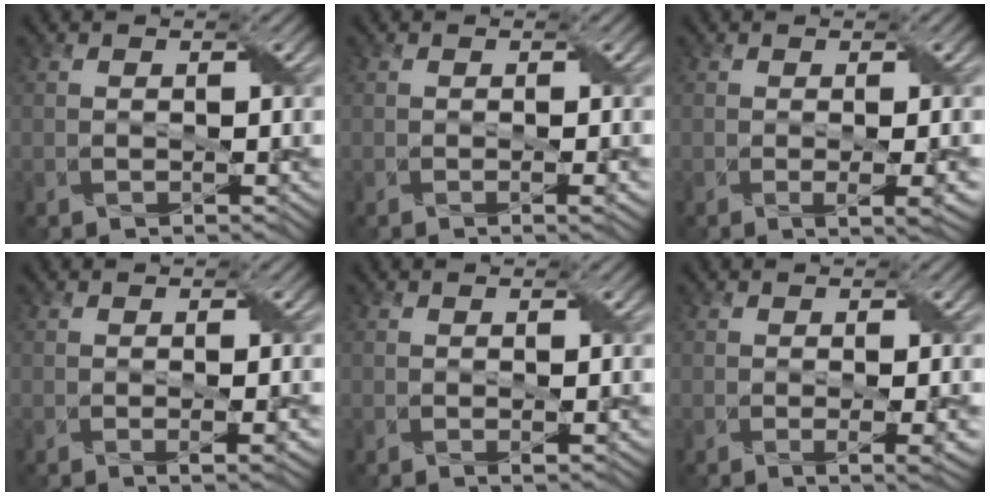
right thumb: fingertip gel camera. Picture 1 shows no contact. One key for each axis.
{"total": 1.6, "fx": -0.3, "fy": 0.3, "fz": 1.6, "tx": -0.024, "ty": 0.002, "tz": -0.004}
{"total": 3.4, "fx": -0.3, "fy": 0.8, "fz": 3.3, "tx": -0.053, "ty": 0.001, "tz": -0.003}
{"total": 2.1, "fx": -0.4, "fy": 0.4, "fz": 2.1, "tx": -0.035, "ty": -0.002, "tz": -0.003}
{"total": 0.7, "fx": 0.1, "fy": 0.1, "fz": 0.7, "tx": -0.012, "ty": 0.000, "tz": 0.000}
{"total": 3.0, "fx": -0.3, "fy": 0.7, "fz": 2.9, "tx": -0.046, "ty": 0.001, "tz": -0.003}